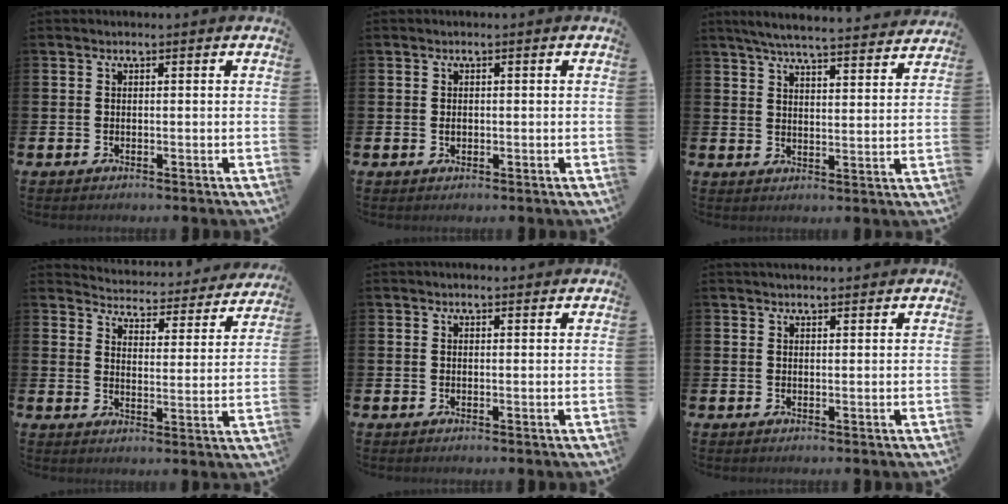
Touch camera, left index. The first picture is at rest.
{"total": 0.8, "force": [0.0, 0.6, 0.5], "torque": [-0.004, 0.002, -0.003]}
{"total": 6.0, "force": [5.8, 0.1, 1.6], "torque": [-0.042, -0.039, 0.100]}
{"total": 4.2, "force": [4.2, 0.8, 0.4], "torque": [-0.023, -0.042, 0.064]}
{"total": 0.8, "force": [0.8, 0.1, 0.3], "torque": [0.005, -0.002, 0.012]}
{"total": 1.5, "force": [1.5, 0.1, 0.3], "torque": [0.004, -0.006, 0.025]}